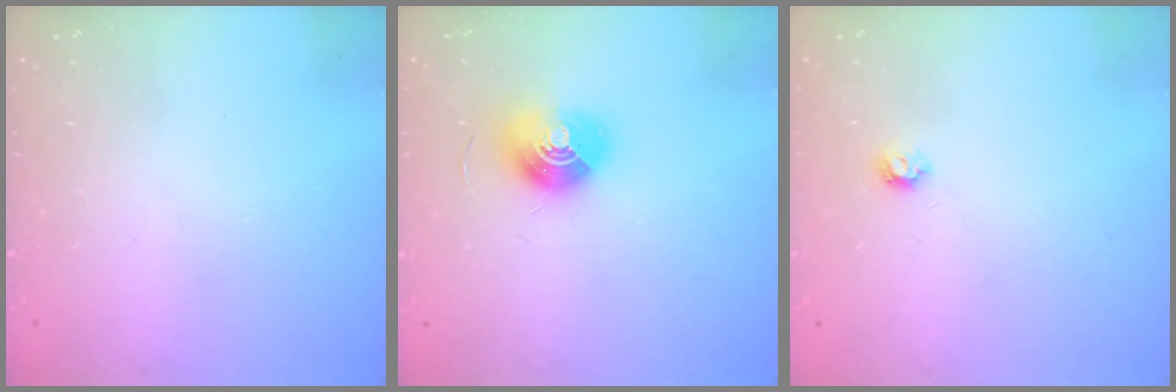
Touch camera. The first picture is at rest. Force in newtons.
{"total": 10.3, "press": 10.3, "slide": 0.5}
{"total": 3.8, "press": 3.7, "slide": 0.6}